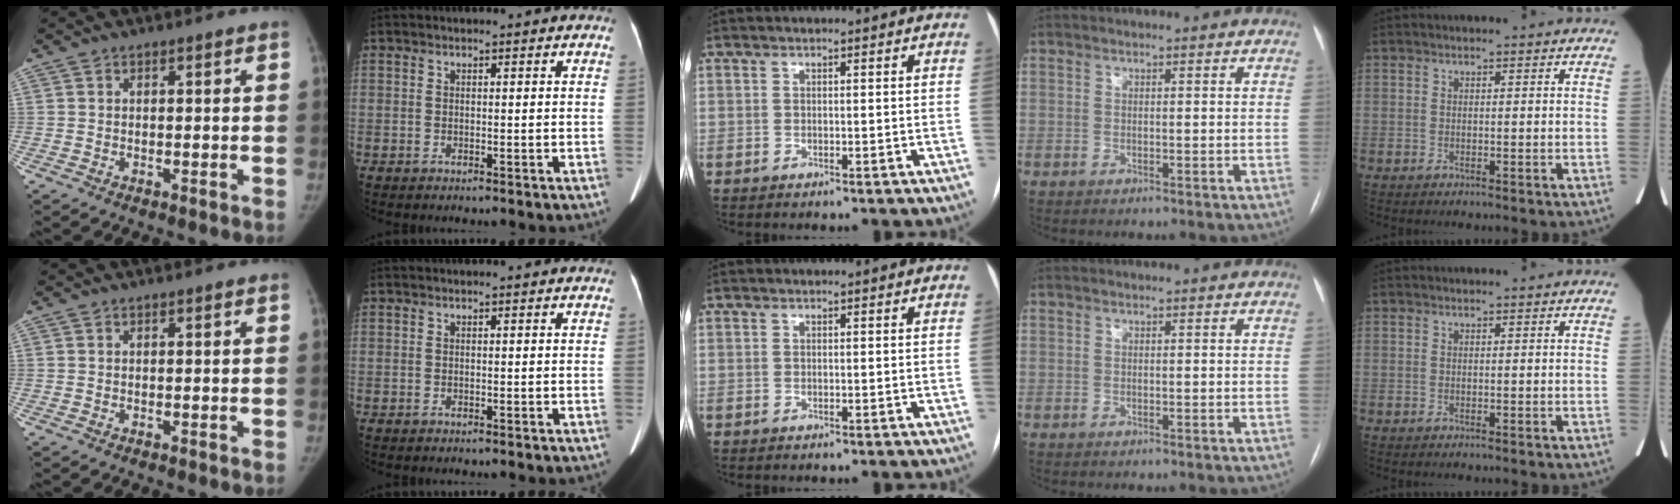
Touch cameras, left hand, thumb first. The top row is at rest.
{}